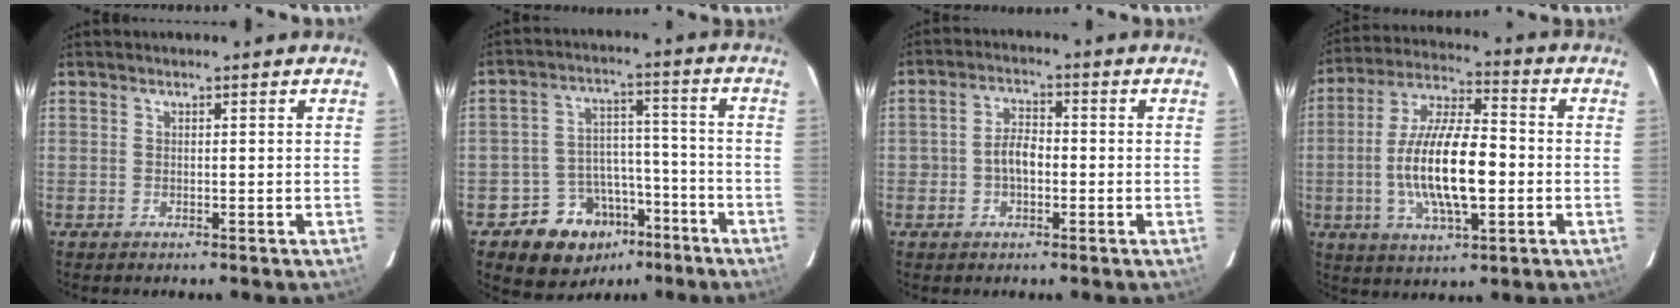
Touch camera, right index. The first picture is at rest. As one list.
[{"total": 11.9, "force": [-7.2, 8.8, 3.3], "torque": [-0.065, 0.040, -0.093]}, {"total": 4.4, "force": [-1.0, 3.0, 3.1], "torque": [-0.055, 0.013, -0.016]}, {"total": 16.3, "force": [-2.6, 5.5, 15.2], "torque": [-0.296, 0.000, -0.048]}]